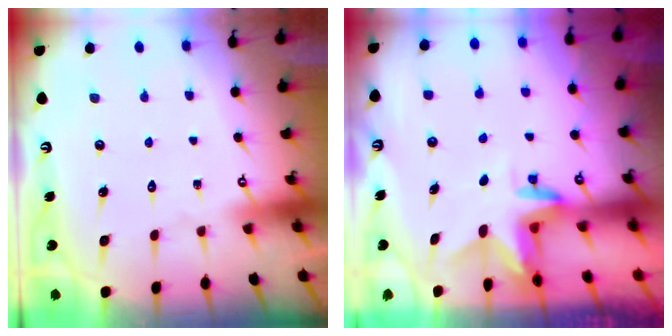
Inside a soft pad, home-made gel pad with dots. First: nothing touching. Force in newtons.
{"total": 2.9, "press": 2.9, "slide": 0.1}